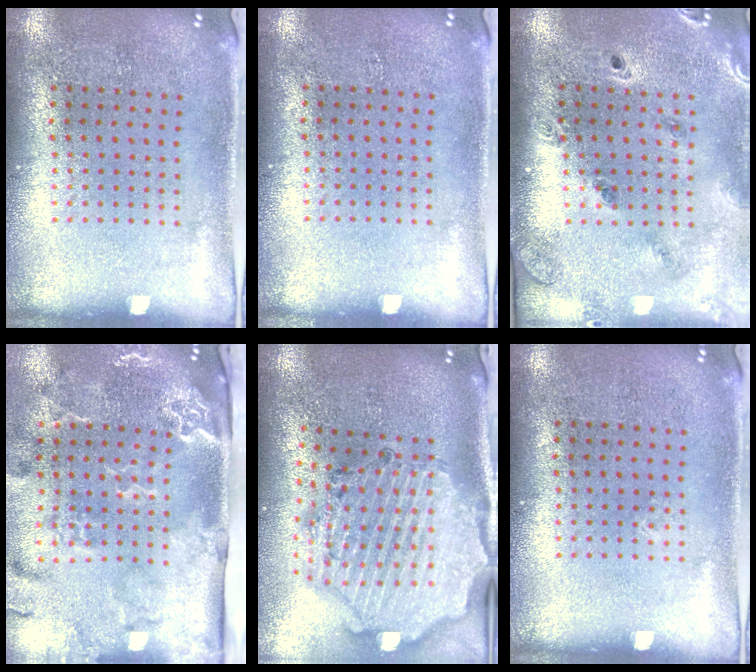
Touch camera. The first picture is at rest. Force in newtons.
{"total": 0.0}
{"total": 1.4, "press": 1.4, "slide": 0.2}
{"total": 3.2, "press": 2.4, "slide": 2.1}
{"total": 2.9, "press": 2.6, "slide": 1.2}
{"total": 0.0}